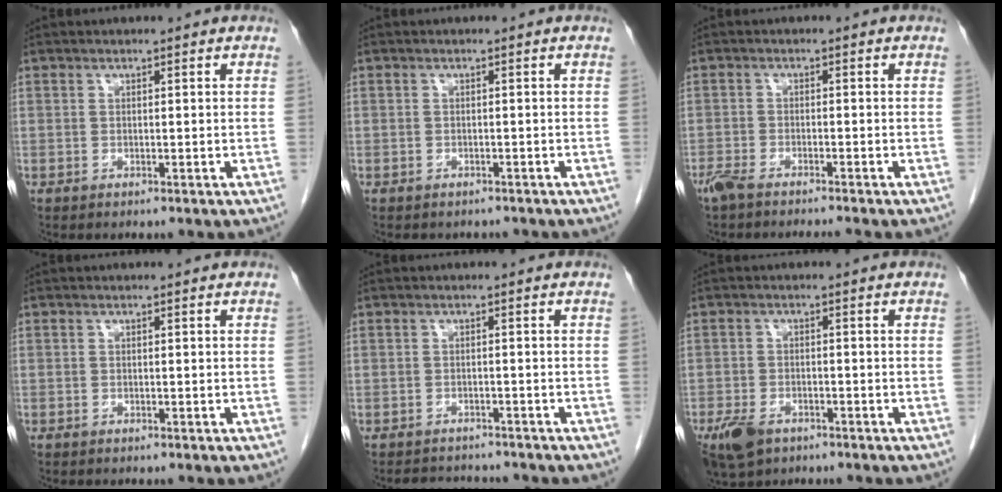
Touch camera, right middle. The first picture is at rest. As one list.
[{"total": 2.8, "force": [-2.3, 1.5, 0.2], "torque": [-0.008, 0.003, -0.033]}, {"total": 5.3, "force": [-4.6, 0.2, 2.5], "torque": [-0.042, -0.012, -0.080]}, {"total": 0.0}, {"total": 4.8, "force": [-4.6, 1.3, 0.7], "torque": [-0.005, -0.002, -0.063]}, {"total": 6.9, "force": [-4.5, 3.8, 3.6], "torque": [-0.073, -0.008, -0.075]}]